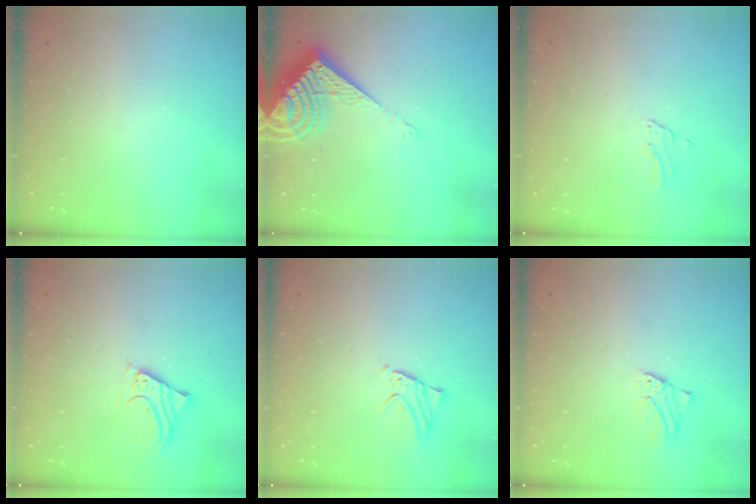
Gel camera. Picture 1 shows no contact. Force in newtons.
{"total": 11.7, "press": 11.6, "slide": 1.5}
{"total": 1.2, "press": 1.2, "slide": 0.1}
{"total": 4.4, "press": 4.4, "slide": 0.3}
{"total": 1.9, "press": 1.9, "slide": 0.3}
{"total": 1.2, "press": 1.2, "slide": 0.1}